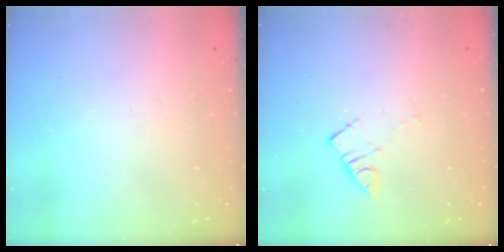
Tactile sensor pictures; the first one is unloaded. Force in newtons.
{"total": 4.1, "press": 4.1, "slide": 0.2}